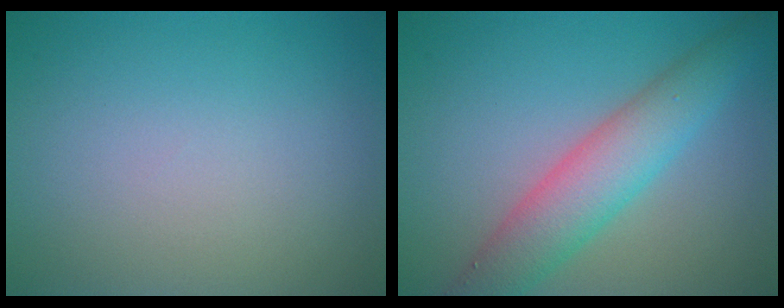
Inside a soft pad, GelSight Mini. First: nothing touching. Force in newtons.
{"total": 5.6, "press": 5.6, "slide": 0.1}